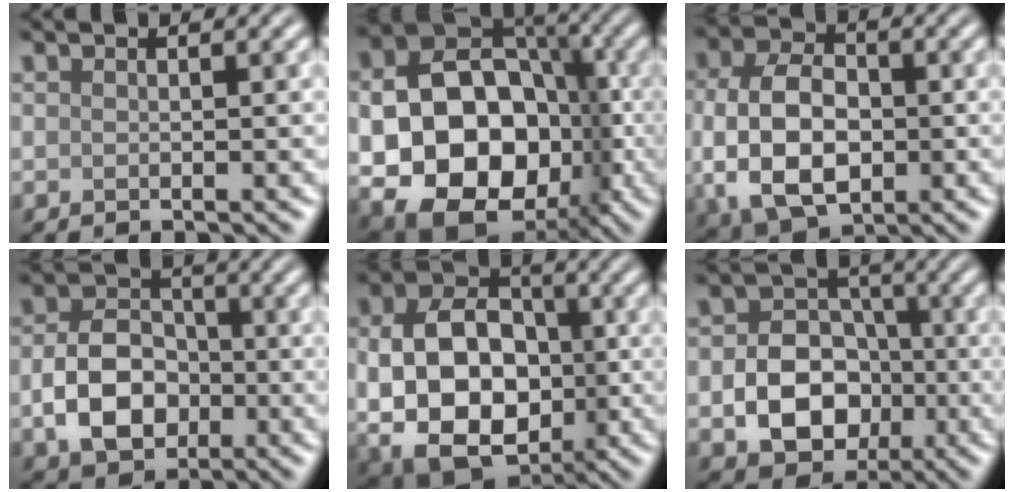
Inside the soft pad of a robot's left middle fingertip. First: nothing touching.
{"total": 17.9, "force": [-3.0, 14.1, 10.7], "torque": [-0.159, -0.037, -0.045]}
{"total": 8.8, "force": [-1.1, 5.8, 6.5], "torque": [-0.137, -0.006, -0.025]}
{"total": 6.2, "force": [-1.6, 4.5, 3.9], "torque": [-0.073, 0.002, -0.033]}
{"total": 12.7, "force": [-1.1, 9.0, 8.9], "torque": [-0.155, -0.015, -0.017]}
{"total": 7.2, "force": [-1.9, 5.6, 4.1], "torque": [-0.064, -0.007, -0.029]}